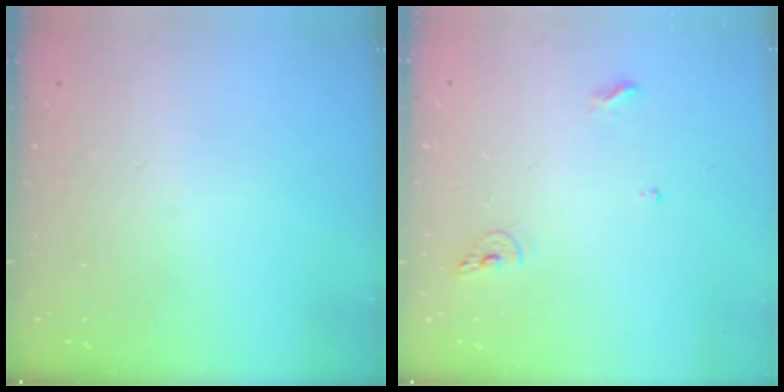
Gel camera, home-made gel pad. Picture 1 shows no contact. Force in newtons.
{"total": 6.8, "press": 6.6, "slide": 1.2}